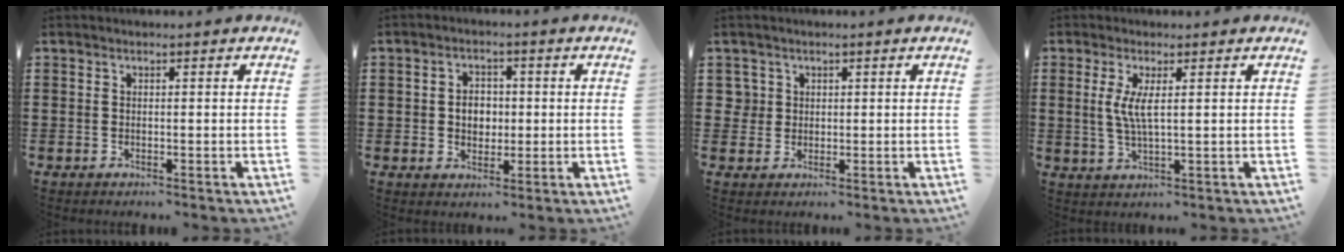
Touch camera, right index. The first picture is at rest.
{"total": 3.4, "force": [-0.1, 2.7, 2.1], "torque": [-0.040, 0.006, -0.007]}
{"total": 2.4, "force": [0.8, 2.2, 0.2], "torque": [-0.016, 0.011, 0.014]}
{"total": 4.1, "force": [0.9, 0.6, 4.0], "torque": [-0.088, -0.004, 0.011]}